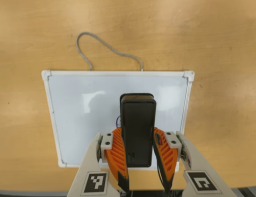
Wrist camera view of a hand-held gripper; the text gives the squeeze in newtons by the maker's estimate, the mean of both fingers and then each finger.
{"total": 9.9, "left": 8.2, "right": 11.6}